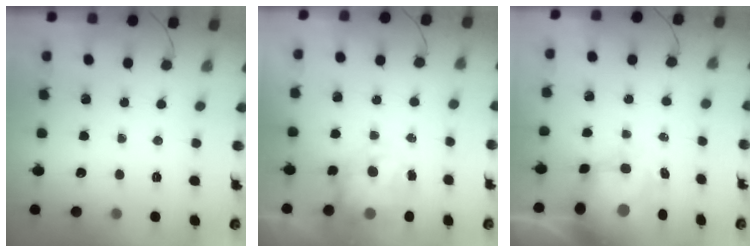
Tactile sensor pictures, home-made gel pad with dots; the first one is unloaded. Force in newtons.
{"total": 9.4, "press": 9.1, "slide": 2.4}
{"total": 8.6, "press": 8.3, "slide": 1.9}